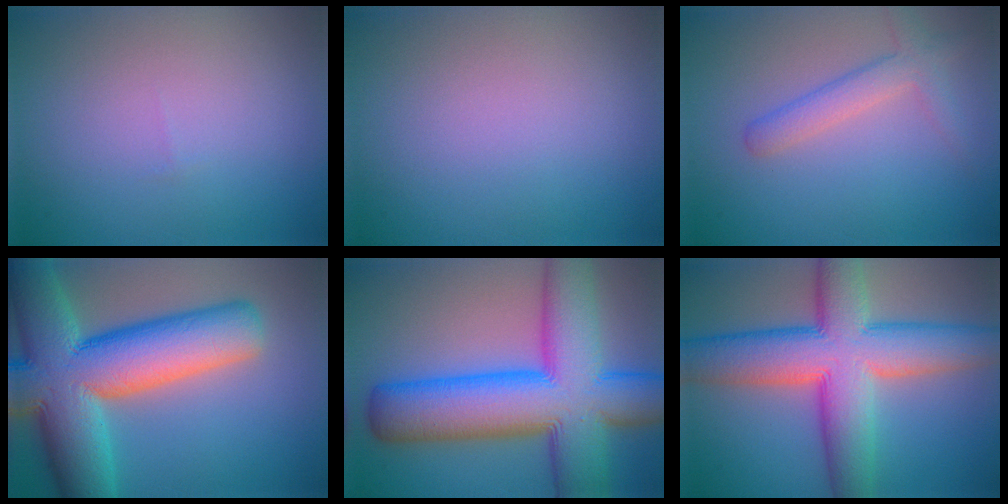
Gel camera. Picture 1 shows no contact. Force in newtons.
{"total": 0.0}
{"total": 2.8, "press": 2.8, "slide": 0.1}
{"total": 15.0, "press": 14.9, "slide": 1.1}
{"total": 15.2, "press": 15.2, "slide": 0.4}
{"total": 11.6, "press": 11.6, "slide": 0.7}